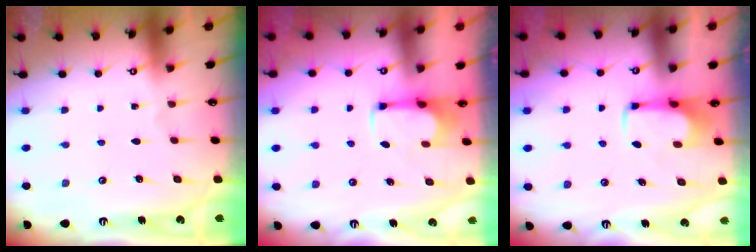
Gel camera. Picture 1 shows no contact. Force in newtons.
{"total": 2.6, "press": 2.4, "slide": 0.9}
{"total": 2.1, "press": 2.1, "slide": 0.4}